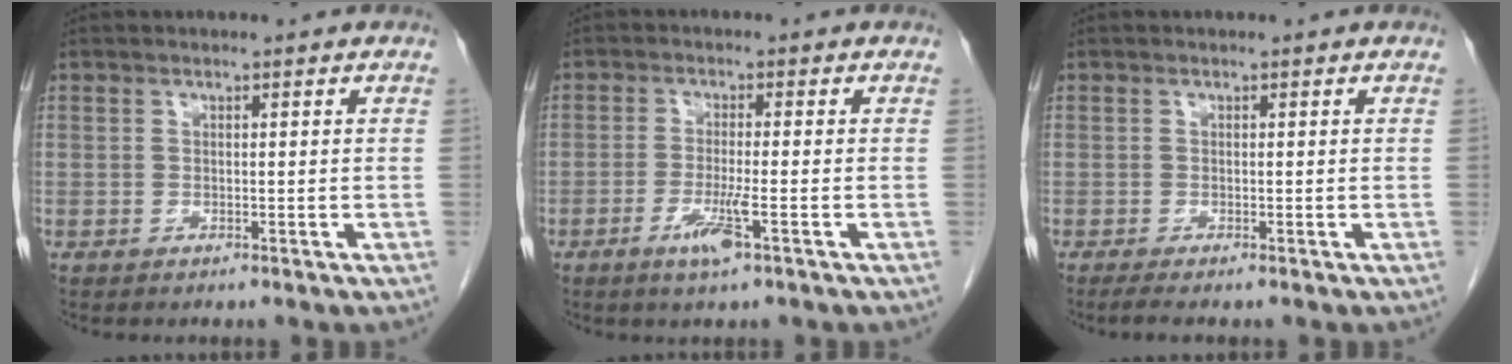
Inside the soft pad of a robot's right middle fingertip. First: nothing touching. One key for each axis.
{"total": 4.2, "fx": -2.0, "fy": -0.1, "fz": 3.7, "tx": -0.074, "ty": -0.010, "tz": -0.040}
{"total": 1.2, "fx": -0.9, "fy": -0.1, "fz": 0.8, "tx": -0.021, "ty": -0.005, "tz": -0.018}